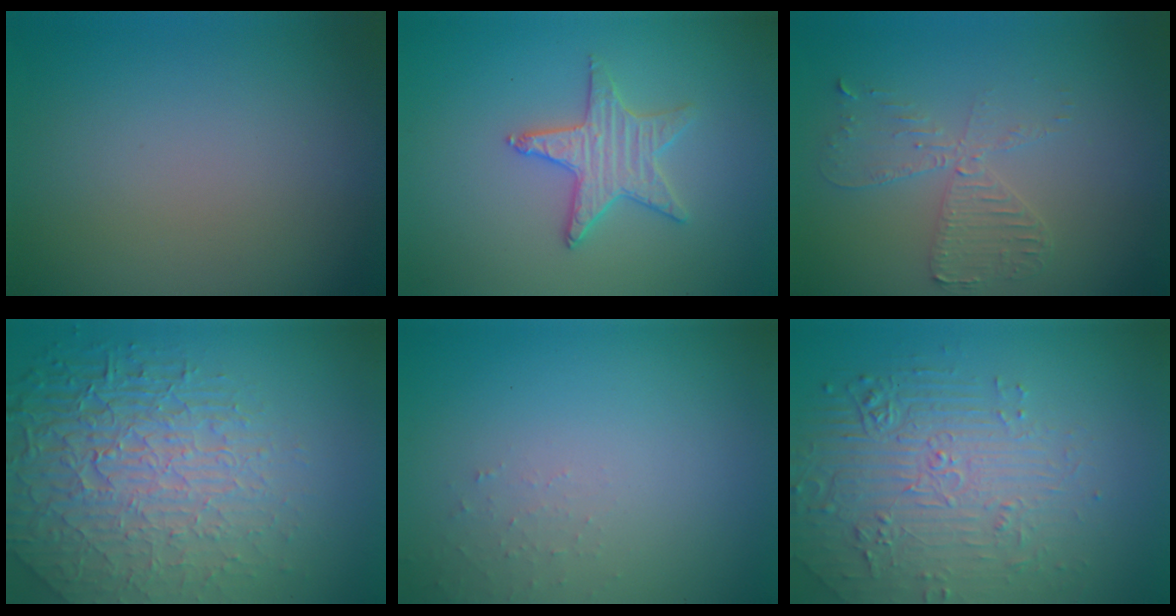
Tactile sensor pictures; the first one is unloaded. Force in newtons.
{"total": 3.0, "press": 3.0, "slide": 0.1}
{"total": 3.3, "press": 2.8, "slide": 1.7}
{"total": 7.6, "press": 5.8, "slide": 5.0}
{"total": 1.1, "press": 1.0, "slide": 0.2}
{"total": 4.5, "press": 4.1, "slide": 1.8}